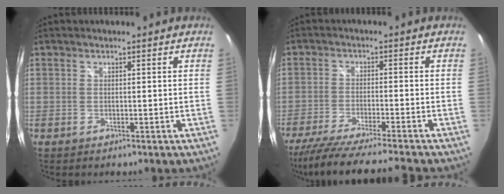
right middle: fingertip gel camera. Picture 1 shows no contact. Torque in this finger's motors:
{"motor_torque": [0.23, -0.23, 0.10, 0.08]}